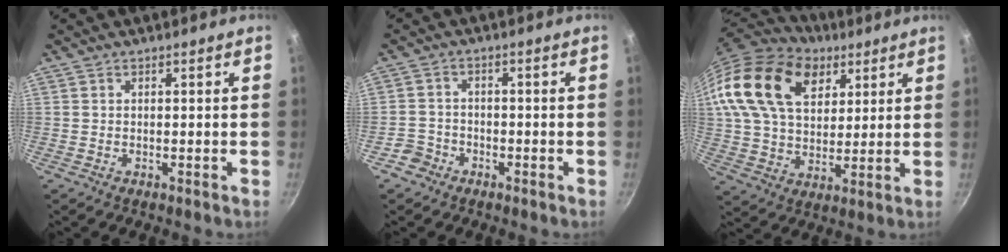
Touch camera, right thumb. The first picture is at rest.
{"total": 3.6, "force": [-2.4, 2.6, 0.4], "torque": [0.004, 0.032, -0.044]}
{"total": 23.0, "force": [10.9, 14.6, 14.1], "torque": [-0.239, -0.010, 0.194]}